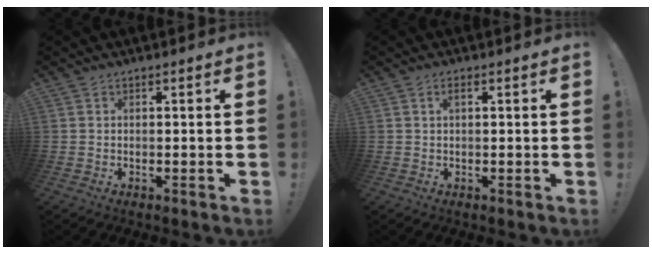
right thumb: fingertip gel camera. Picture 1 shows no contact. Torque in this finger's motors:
{"motor_torque": [0.42, 0.25, 0.22, -0.07, 0.00]}